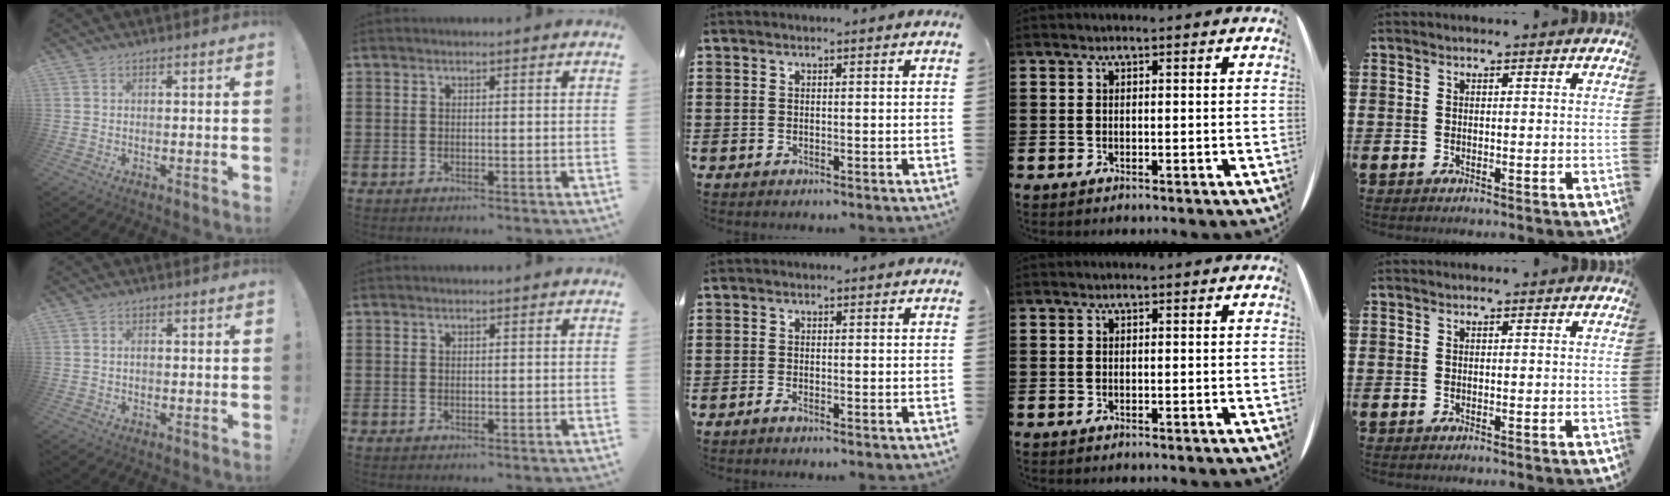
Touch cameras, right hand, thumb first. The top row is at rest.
{"thumb": {"total": 1.0, "force": [-0.3, 0.7, 0.6], "torque": [-0.019, 0.007, -0.004]}, "middle": {"total": 1.0, "force": [-0.8, 0.2, 0.6], "torque": [-0.014, -0.002, -0.016]}}